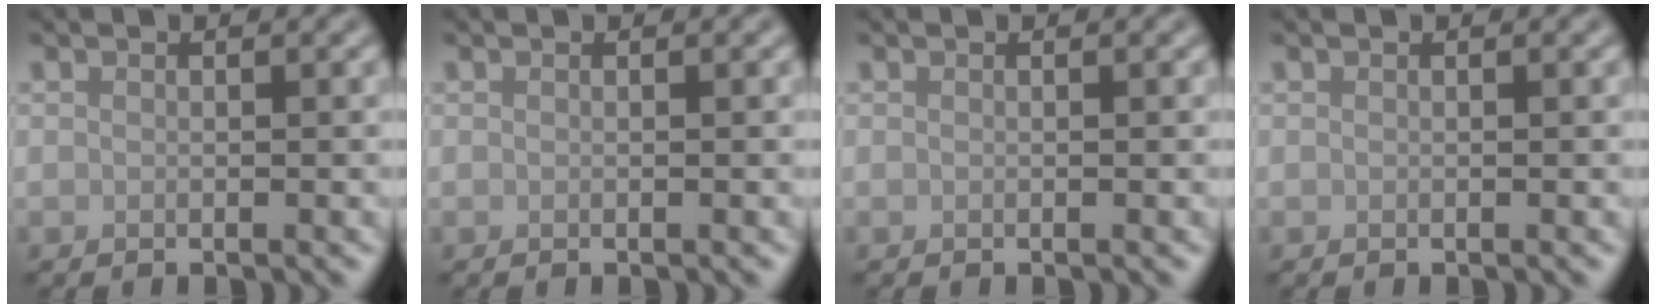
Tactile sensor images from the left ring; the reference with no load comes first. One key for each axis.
{"total": 0.0}
{"total": 0.0}
{"total": 0.0}